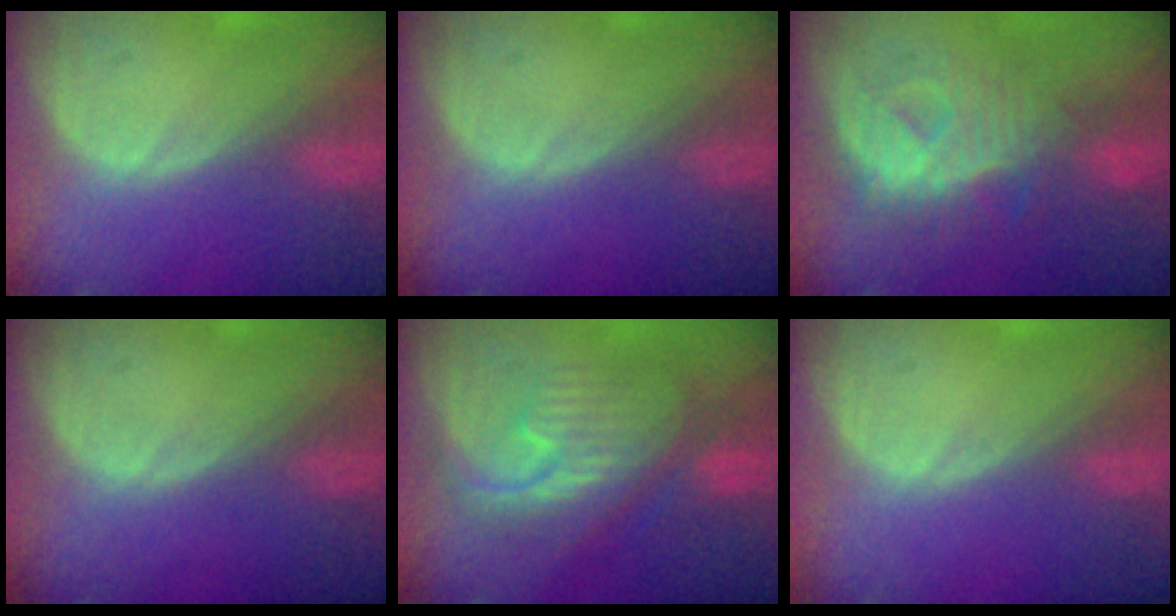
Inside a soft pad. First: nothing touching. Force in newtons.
{"total": 0.0}
{"total": 8.4, "press": 8.4, "slide": 0.1}
{"total": 0.0}
{"total": 8.3, "press": 8.3, "slide": 0.2}
{"total": 0.0}